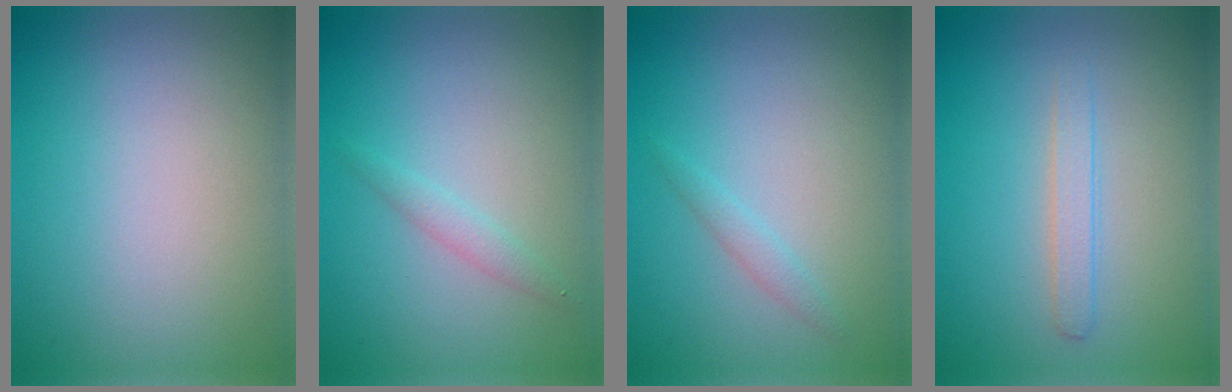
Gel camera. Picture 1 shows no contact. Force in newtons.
{"total": 1.5, "press": 1.5, "slide": 0.1}
{"total": 1.0, "press": 1.0, "slide": 0.1}
{"total": 1.6, "press": 1.6, "slide": 0.0}